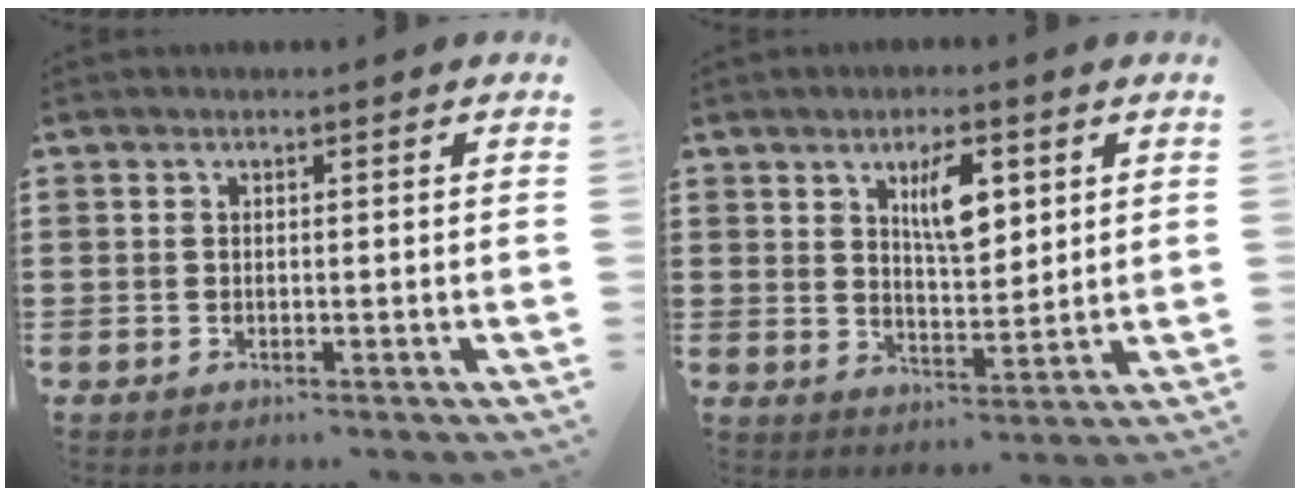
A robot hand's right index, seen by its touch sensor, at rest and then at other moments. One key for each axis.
{"total": 6.8, "fx": 2.9, "fy": 2.8, "fz": 5.4, "tx": -0.091, "ty": 0.000, "tz": 0.043}